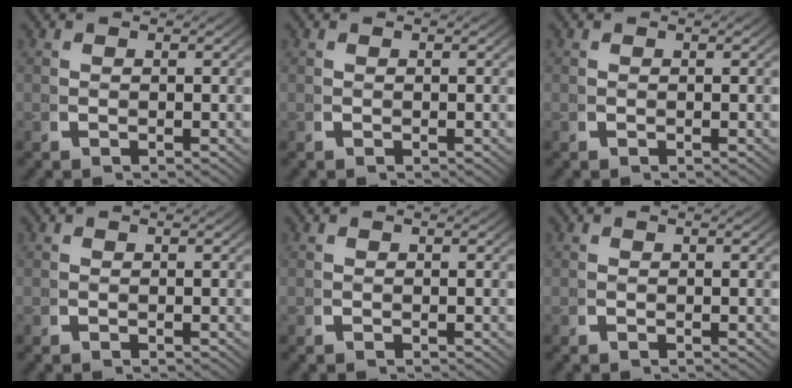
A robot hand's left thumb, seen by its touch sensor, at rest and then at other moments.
{"total": 0.0}
{"total": 0.0}
{"total": 0.0}
{"total": 0.0}
{"total": 0.0}